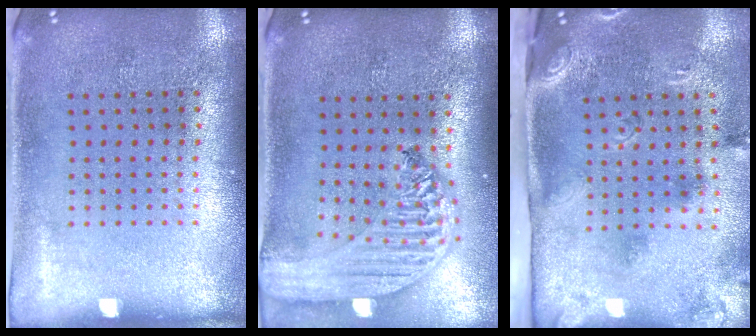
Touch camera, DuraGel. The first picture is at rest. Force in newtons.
{"total": 2.9, "press": 2.3, "slide": 1.8}
{"total": 2.9, "press": 1.8, "slide": 2.2}